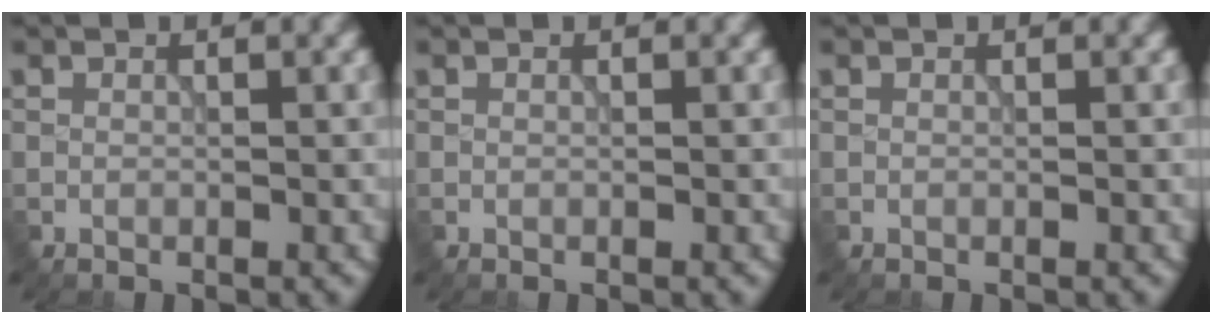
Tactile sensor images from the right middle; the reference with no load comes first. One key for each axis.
{"total": 0.0}
{"total": 0.0}